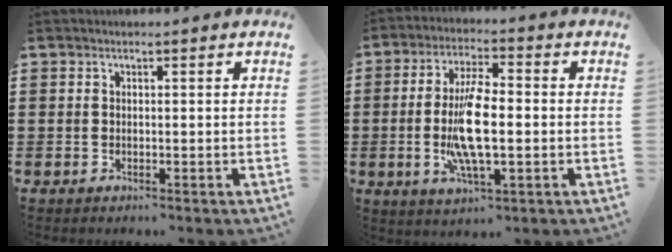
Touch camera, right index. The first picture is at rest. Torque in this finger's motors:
{"motor_torque": [2.14, 0.00, 1.06, 0.21]}